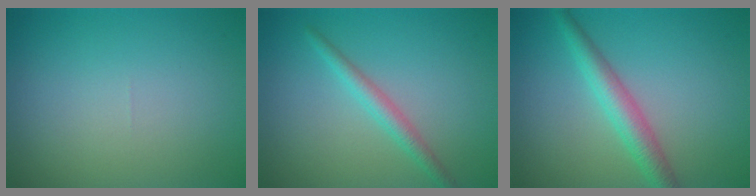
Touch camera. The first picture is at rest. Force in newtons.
{"total": 2.1, "press": 2.1, "slide": 0.1}
{"total": 3.4, "press": 3.4, "slide": 0.0}